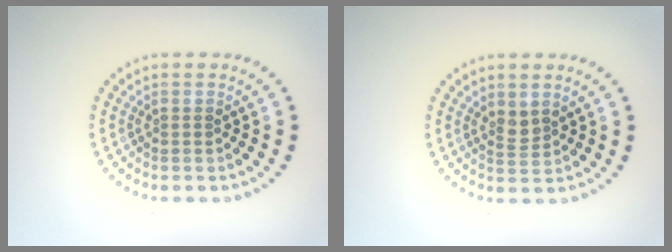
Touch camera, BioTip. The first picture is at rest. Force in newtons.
{"total": 1.5, "press": 1.1, "slide": 0.9}